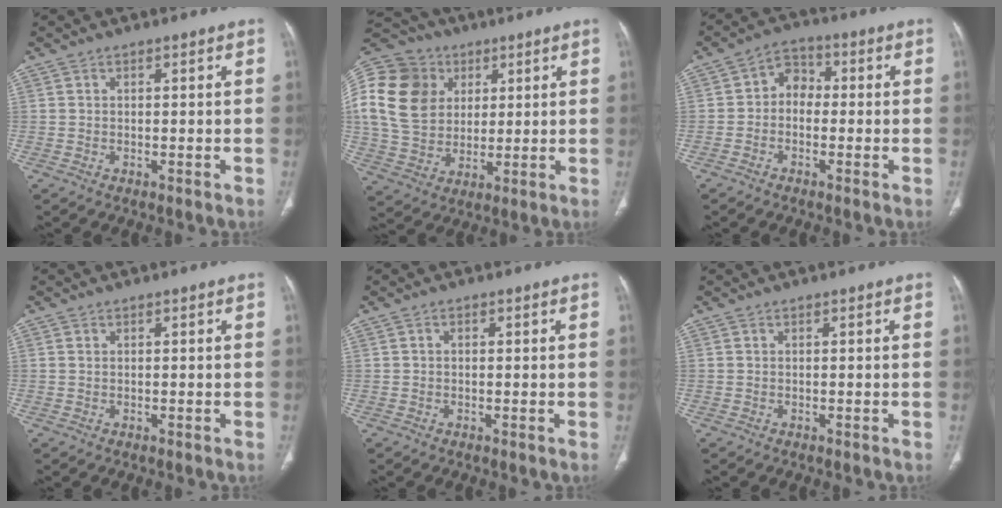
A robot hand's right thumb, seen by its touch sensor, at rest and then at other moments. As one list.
[{"total": 22.9, "force": [6.2, 18.1, 12.6], "torque": [-0.268, 0.028, 0.122]}, {"total": 5.1, "force": [-0.6, 4.1, 3.0], "torque": [-0.027, 0.022, -0.027]}, {"total": 0.6, "force": [0.3, 0.4, 0.3], "torque": [-0.006, 0.000, 0.005]}, {"total": 0.6, "force": [0.1, 0.5, 0.3], "torque": [-0.004, 0.001, 0.000]}, {"total": 0.0}]